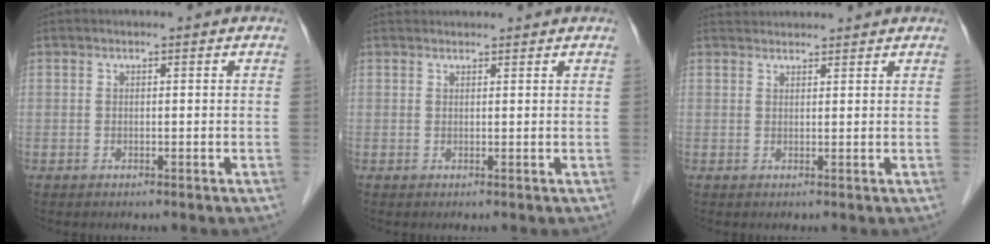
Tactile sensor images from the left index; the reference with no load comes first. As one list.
[{"total": 3.3, "force": [3.2, 0.6, 0.4], "torque": [-0.005, 0.033, 0.045]}, {"total": 4.1, "force": [4.0, 0.7, 0.4], "torque": [-0.010, 0.037, 0.061]}]